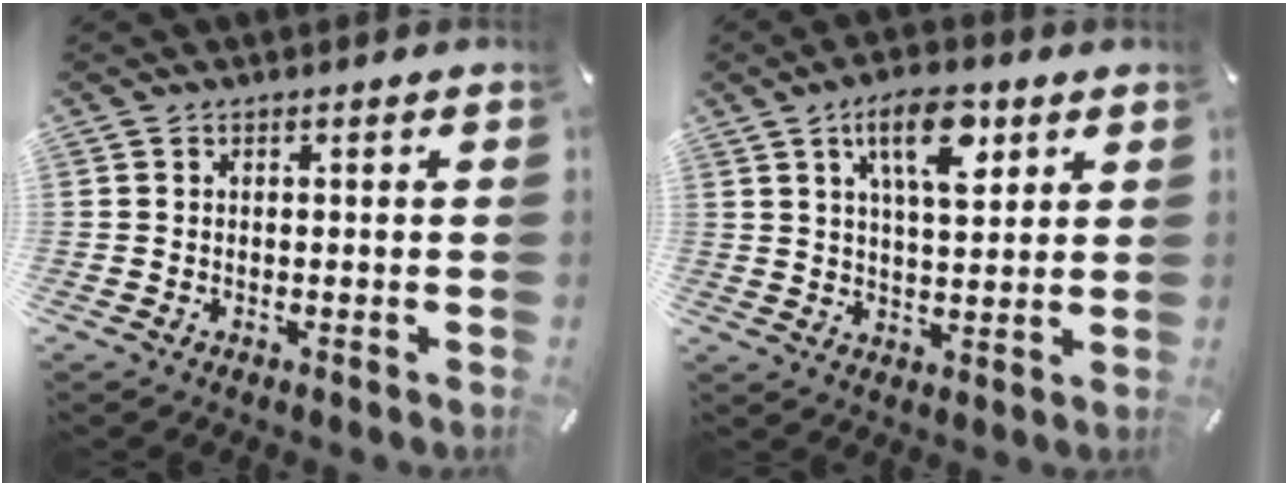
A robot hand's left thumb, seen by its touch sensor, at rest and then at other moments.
{"total": 11.5, "force": [5.8, 5.0, 8.6], "torque": [-0.131, -0.013, 0.097]}